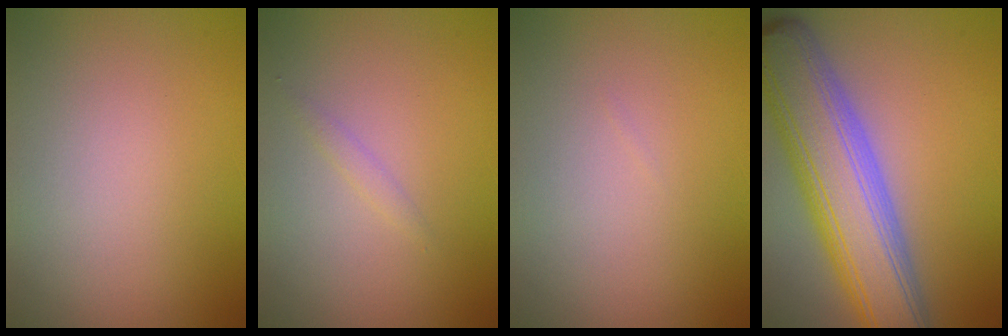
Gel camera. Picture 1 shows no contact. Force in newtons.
{"total": 0.7, "press": 0.7, "slide": 0.1}
{"total": 0.0}
{"total": 10.2, "press": 10.2, "slide": 0.5}